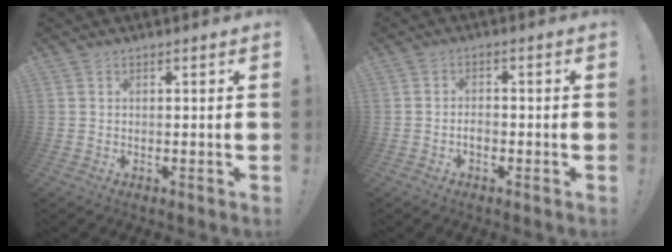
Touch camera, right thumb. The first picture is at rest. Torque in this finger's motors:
{"motor_torque": [-0.02, -0.02, -0.07, 0.33, -0.07]}